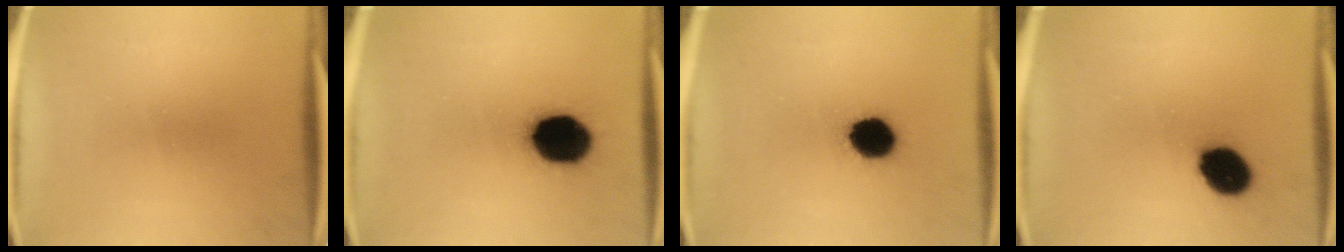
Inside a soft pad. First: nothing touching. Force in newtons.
{"total": 16.3}
{"total": 11.0}
{"total": 11.1}